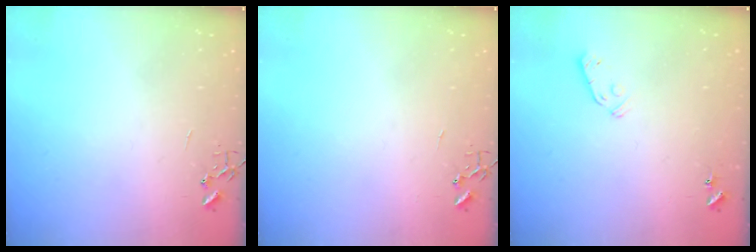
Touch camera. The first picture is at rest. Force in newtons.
{"total": 0.0}
{"total": 5.3, "press": 5.3, "slide": 0.7}